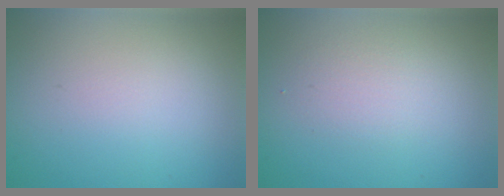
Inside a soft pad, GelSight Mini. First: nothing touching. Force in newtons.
{"total": 1.6, "press": 1.6, "slide": 0.1}